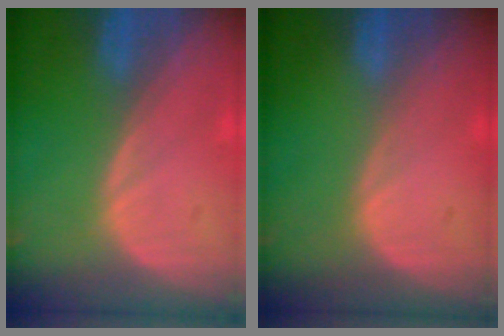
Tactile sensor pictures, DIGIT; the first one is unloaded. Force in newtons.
{"total": 0.0}